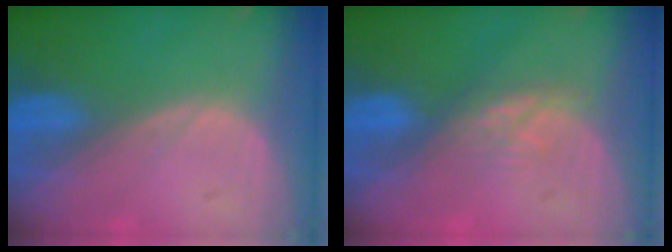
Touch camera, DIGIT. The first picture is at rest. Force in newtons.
{"total": 3.3, "press": 3.2, "slide": 0.5}